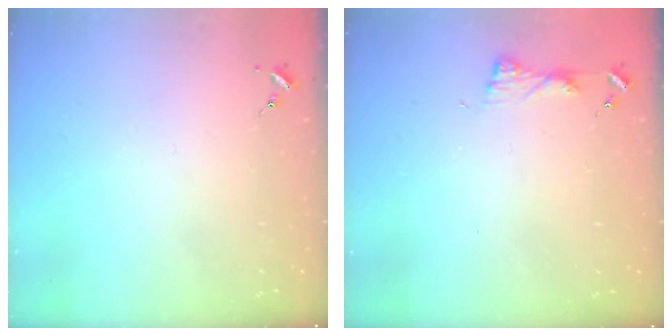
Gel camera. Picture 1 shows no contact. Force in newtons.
{"total": 5.0, "press": 4.9, "slide": 0.6}